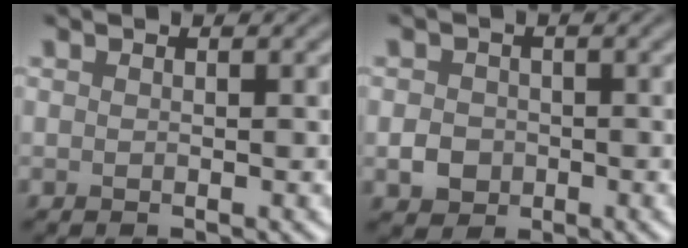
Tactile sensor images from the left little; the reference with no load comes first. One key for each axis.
{"total": 2.2, "fx": -0.5, "fy": 1.9, "fz": 0.8, "tx": -0.011, "ty": -0.002, "tz": -0.014}